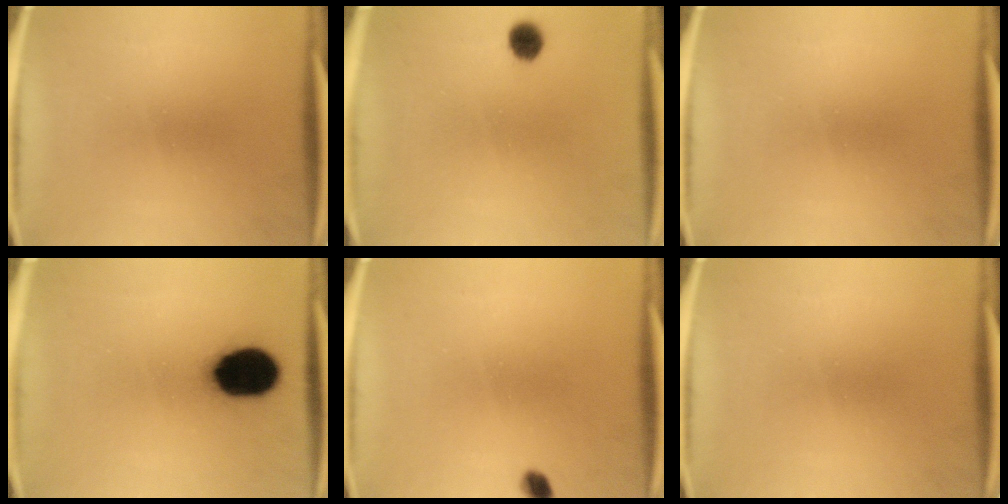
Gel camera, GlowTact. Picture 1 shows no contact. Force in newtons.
{"total": 3.4}
{"total": 0.0}
{"total": 15.6}
{"total": 1.8}
{"total": 0.0}